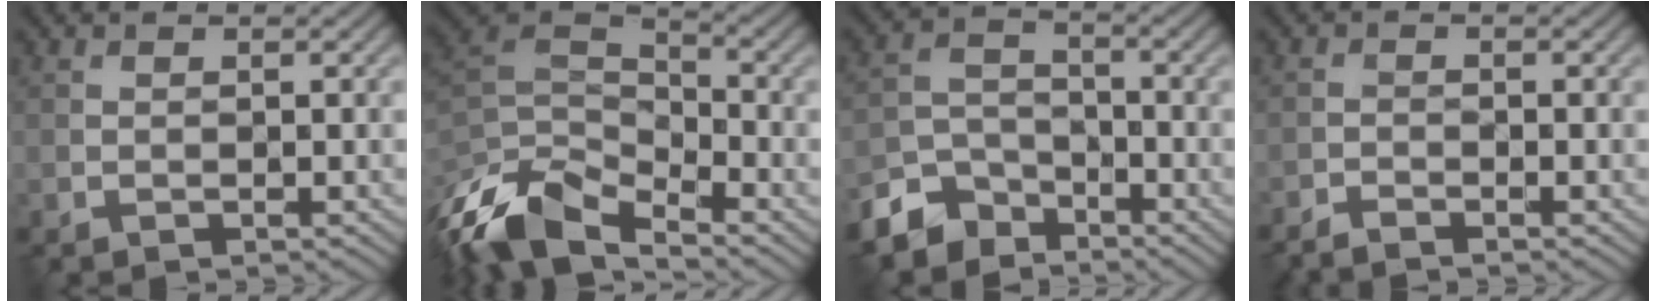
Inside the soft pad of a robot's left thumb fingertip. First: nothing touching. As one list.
[{"total": 11.7, "force": [-7.9, 5.1, 7.1], "torque": [-0.164, -0.018, -0.155]}, {"total": 6.6, "force": [-5.1, 3.7, 1.8], "torque": [-0.039, -0.006, -0.117]}, {"total": 2.0, "force": [-1.9, 0.1, 0.6], "torque": [-0.017, -0.002, -0.040]}]